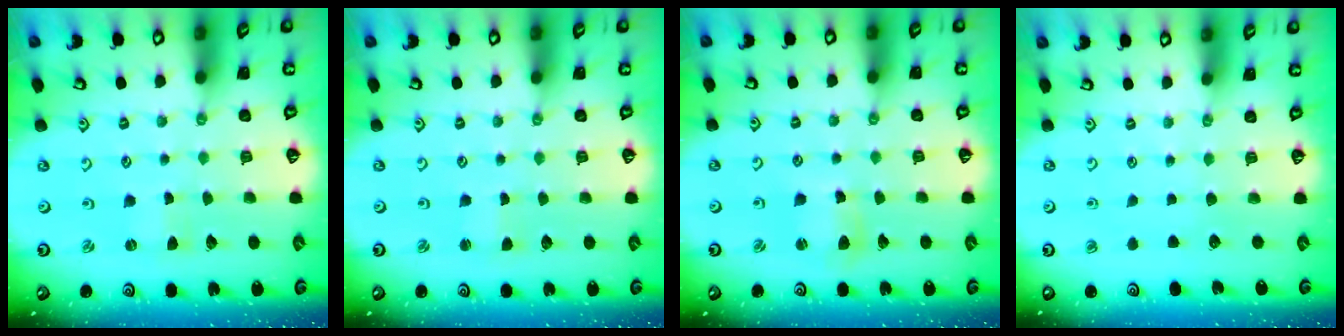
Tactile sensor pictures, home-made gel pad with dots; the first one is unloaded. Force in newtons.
{"total": 1.1, "press": 1.1, "slide": 0.2}
{"total": 4.5, "press": 4.5, "slide": 0.6}
{"total": 0.0}